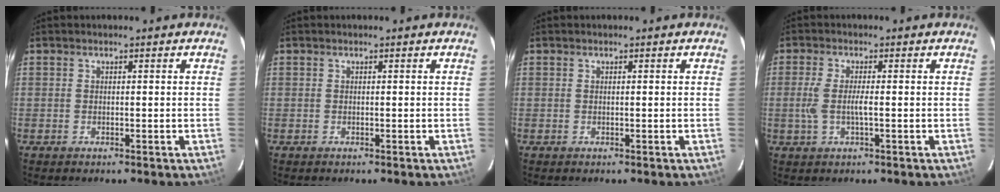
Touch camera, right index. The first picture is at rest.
{"total": 0.0}
{"total": 0.0}
{"total": 4.4, "force": [-0.5, 0.8, 4.3], "torque": [-0.091, -0.001, -0.009]}